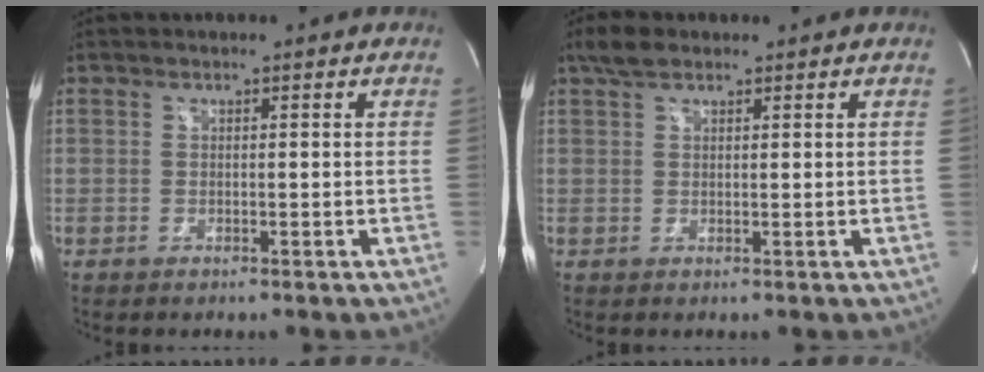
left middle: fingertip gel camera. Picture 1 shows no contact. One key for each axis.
{"total": 3.0, "fx": 2.2, "fy": 1.3, "fz": 1.5, "tx": -0.037, "ty": 0.016, "tz": 0.042}